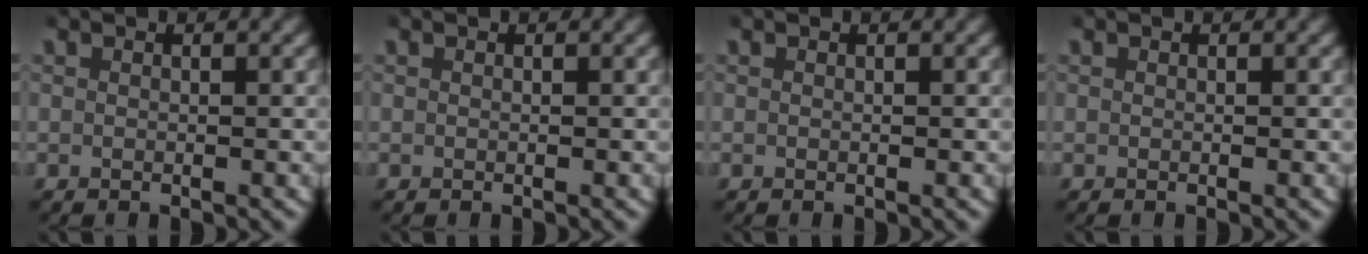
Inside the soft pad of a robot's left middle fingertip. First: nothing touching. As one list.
[{"total": 0.0}, {"total": 0.0}, {"total": 0.0}]